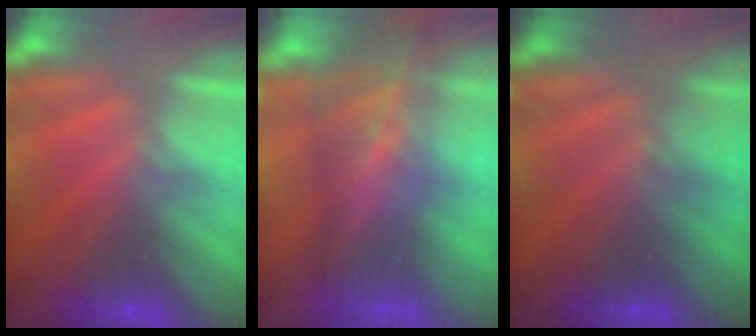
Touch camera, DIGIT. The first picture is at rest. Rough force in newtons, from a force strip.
{"total": 7.9}
{"total": 1.8}